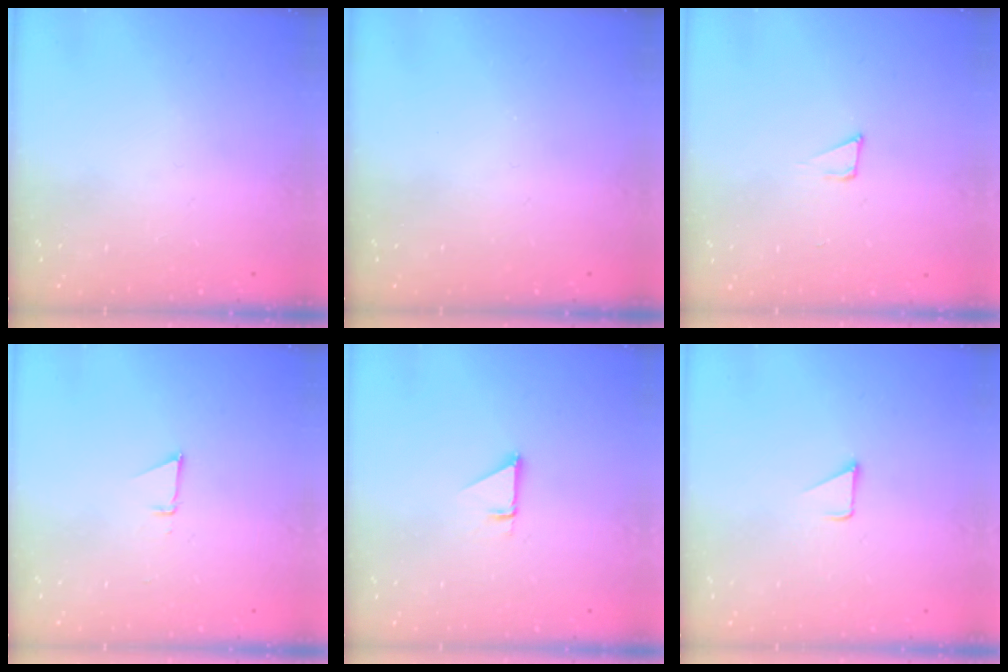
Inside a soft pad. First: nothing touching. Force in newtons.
{"total": 0.0}
{"total": 4.6, "press": 4.5, "slide": 0.8}
{"total": 3.0, "press": 2.9, "slide": 0.8}
{"total": 1.0, "press": 1.0, "slide": 0.1}
{"total": 1.5, "press": 1.5, "slide": 0.1}